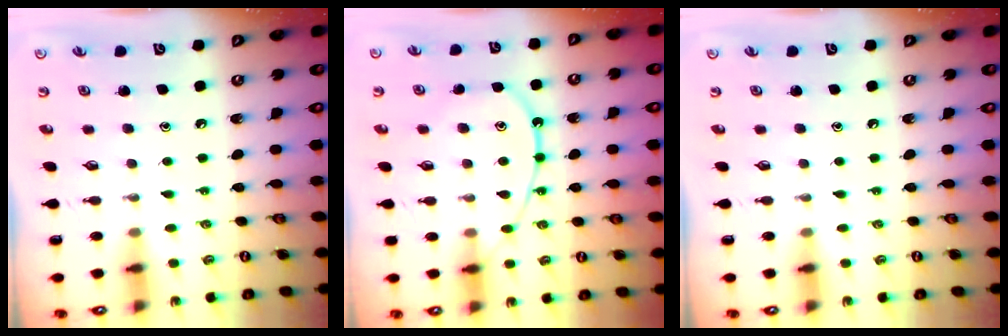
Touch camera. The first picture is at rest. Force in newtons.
{"total": 11.8, "press": 11.7, "slide": 0.9}
{"total": 0.0}